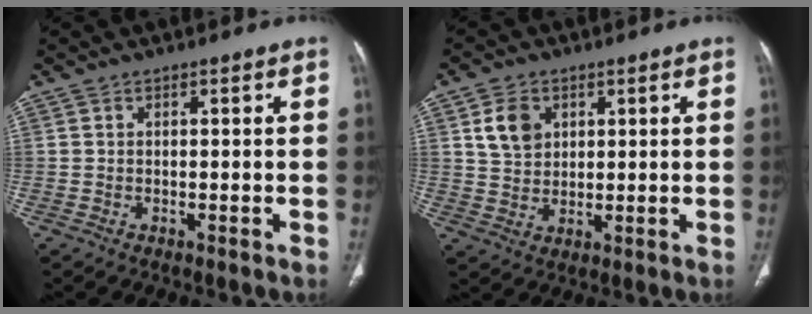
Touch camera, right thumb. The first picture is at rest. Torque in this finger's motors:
{"motor_torque": [0.05, 0.03, 0.46, -0.19, 0.04]}